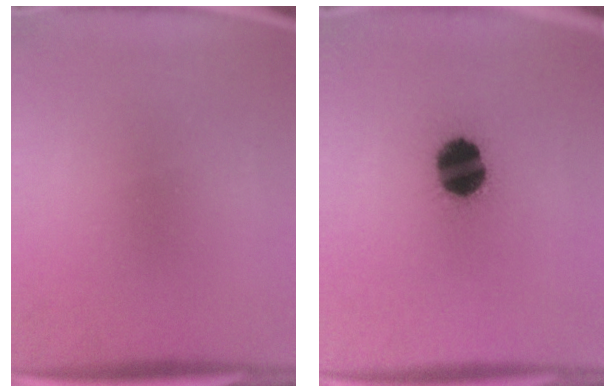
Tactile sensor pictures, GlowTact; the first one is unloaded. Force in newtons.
{"total": 14.6}